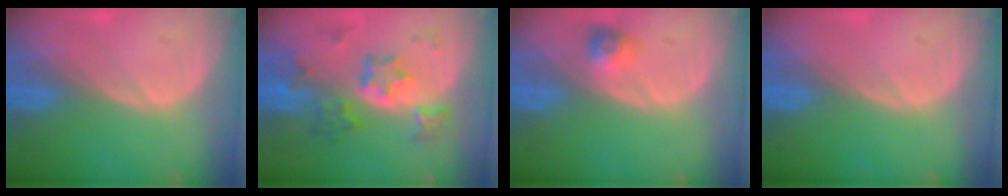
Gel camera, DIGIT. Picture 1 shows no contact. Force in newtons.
{"total": 6.7, "press": 6.6, "slide": 1.1}
{"total": 2.9, "press": 2.6, "slide": 1.2}
{"total": 0.0}